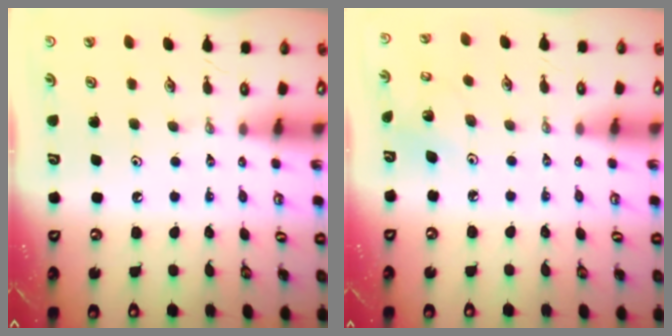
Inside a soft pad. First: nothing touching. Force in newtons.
{"total": 3.3, "press": 3.3, "slide": 0.2}